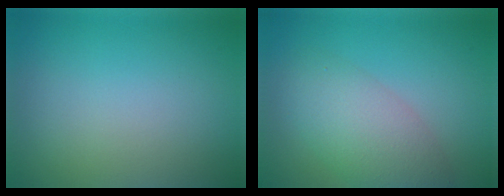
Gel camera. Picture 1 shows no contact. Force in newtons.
{"total": 5.5, "press": 5.5, "slide": 0.2}